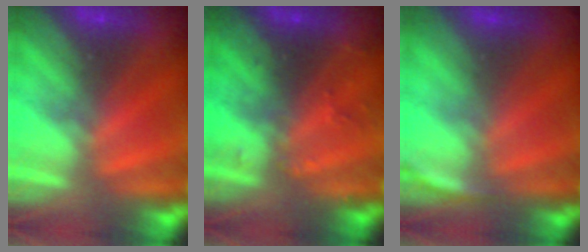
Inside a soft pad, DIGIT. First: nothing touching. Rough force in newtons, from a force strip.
{"total": 2.4}
{"total": 2.8}